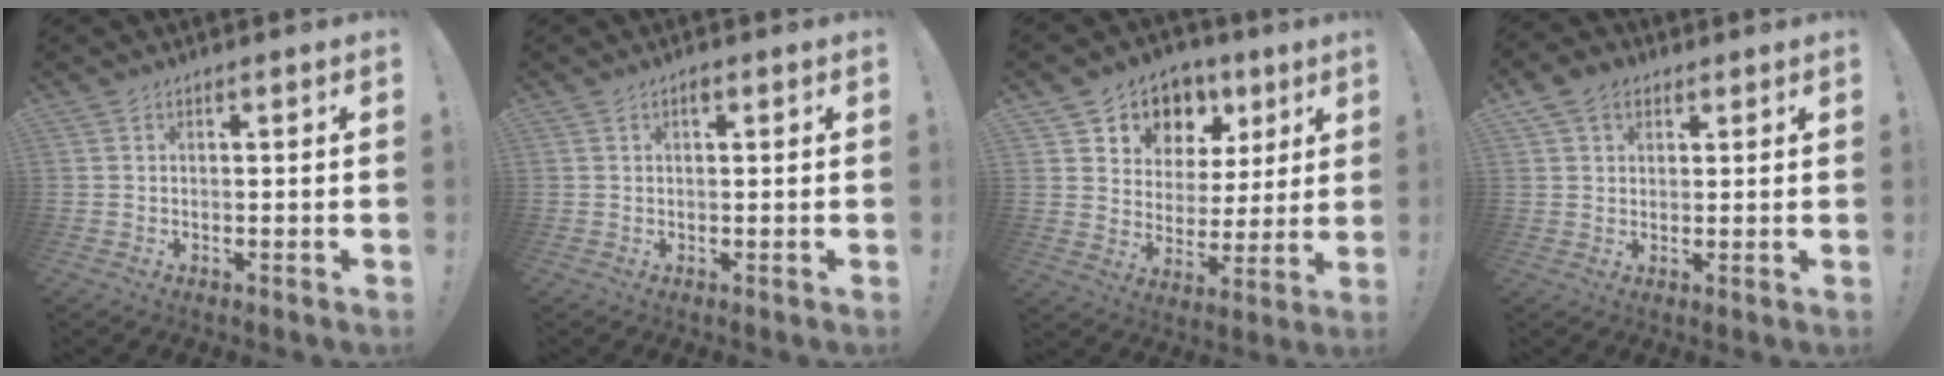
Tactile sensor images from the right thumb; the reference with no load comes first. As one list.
[{"total": 1.4, "force": [0.7, 0.8, 0.8], "torque": [-0.005, -0.003, 0.010]}, {"total": 10.0, "force": [5.1, 8.1, 2.5], "torque": [-0.039, -0.039, 0.108]}, {"total": 6.4, "force": [3.1, 4.8, 2.9], "torque": [-0.051, -0.001, 0.063]}]